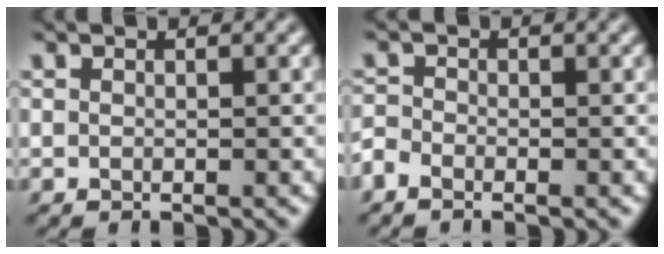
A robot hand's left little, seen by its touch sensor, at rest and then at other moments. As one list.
[{"total": 1.6, "force": [-1.2, 0.9, 0.6], "torque": [-0.019, 0.001, -0.026]}]